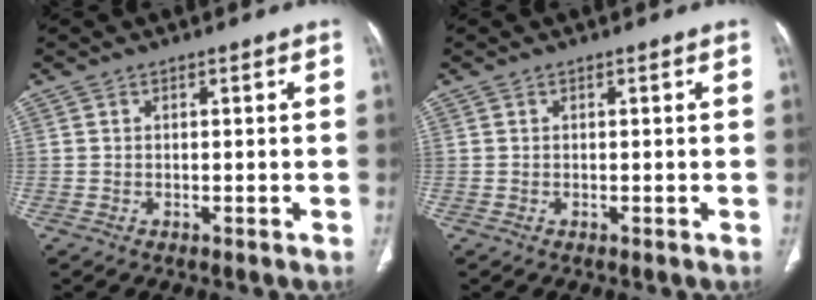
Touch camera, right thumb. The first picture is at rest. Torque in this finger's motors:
{"motor_torque": [-0.06, 0.06, -0.02, 0.02, 0.02]}